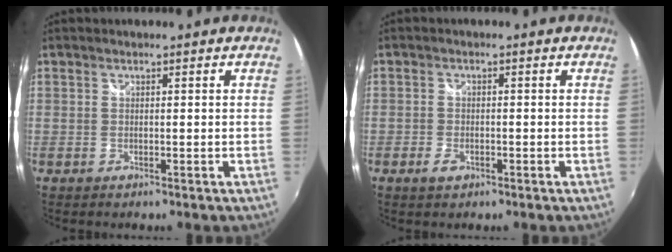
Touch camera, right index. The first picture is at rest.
{"total": 2.5, "force": [-1.4, 1.5, 1.4], "torque": [-0.031, -0.002, -0.026]}